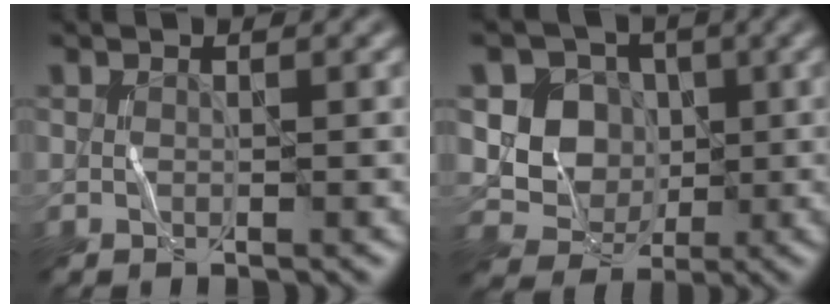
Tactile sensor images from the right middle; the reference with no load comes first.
{"total": 5.7, "force": [0.7, 5.2, 2.2], "torque": [-0.032, 0.000, 0.002]}